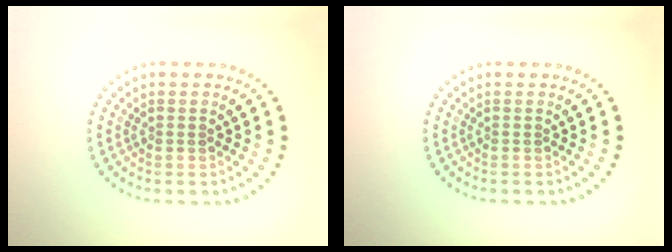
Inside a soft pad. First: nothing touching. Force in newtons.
{"total": 0.0}